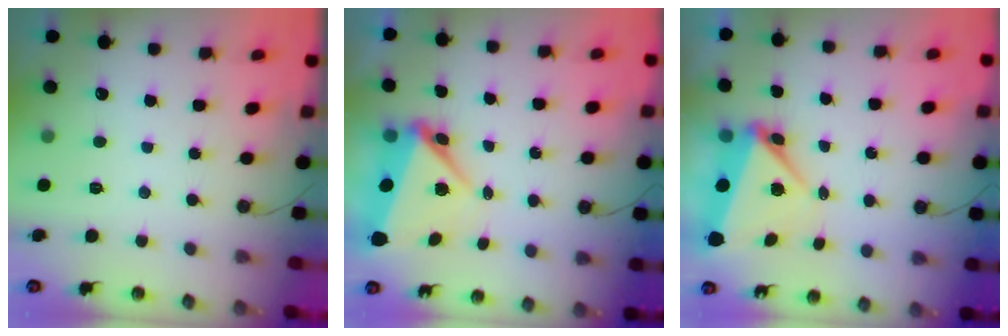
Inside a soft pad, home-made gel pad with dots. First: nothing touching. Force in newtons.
{"total": 6.5, "press": 6.3, "slide": 1.7}
{"total": 6.1, "press": 5.9, "slide": 1.5}